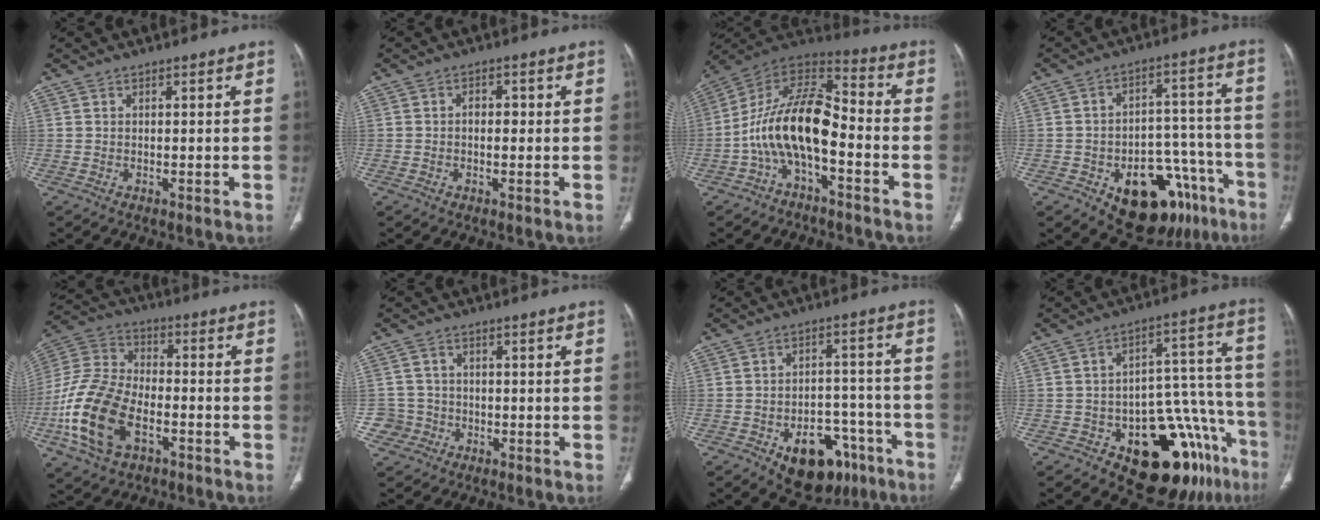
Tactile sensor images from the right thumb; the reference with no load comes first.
{"total": 2.1, "force": [-0.1, 1.4, 1.6], "torque": [-0.018, 0.006, -0.004]}
{"total": 16.0, "force": [-4.6, 7.7, 13.3], "torque": [-0.239, 0.077, -0.089]}
{"total": 20.4, "force": [-10.7, 12.0, 12.6], "torque": [-0.106, 0.084, -0.139]}
{"total": 18.8, "force": [-6.5, 11.2, 13.6], "torque": [-0.283, 0.024, -0.124]}
{"total": 4.2, "force": [-1.4, 4.0, -0.3], "torque": [0.025, 0.017, -0.029]}
{"total": 15.3, "force": [-8.3, 9.5, 8.6], "torque": [-0.072, 0.059, -0.109]}
{"total": 20.6, "force": [-11.4, 9.3, 14.4], "torque": [-0.102, 0.103, -0.151]}